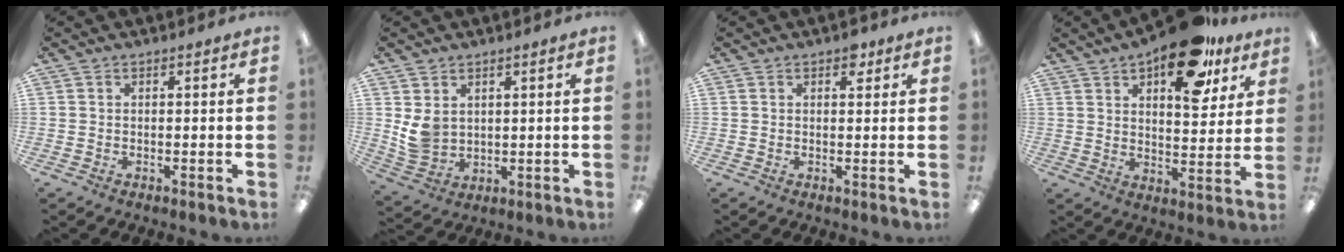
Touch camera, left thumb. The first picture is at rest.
{"total": 5.8, "force": [2.5, 4.5, 2.7], "torque": [-0.056, -0.006, 0.050]}
{"total": 2.7, "force": [1.6, 1.5, 1.6], "torque": [-0.010, -0.006, 0.022]}
{"total": 18.3, "force": [11.3, 8.2, 11.8], "torque": [-0.155, -0.054, 0.183]}